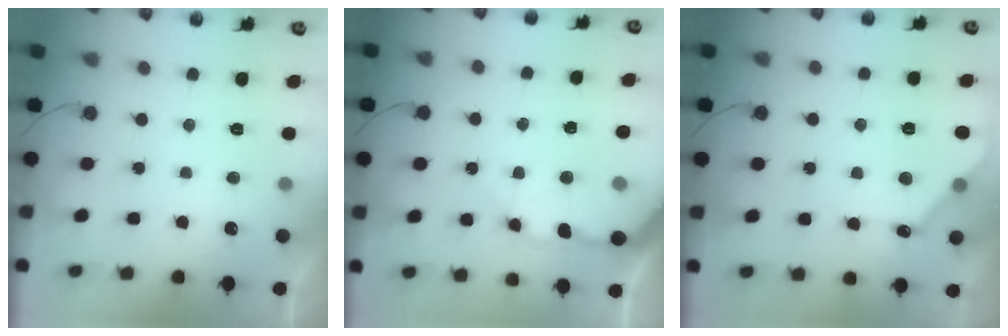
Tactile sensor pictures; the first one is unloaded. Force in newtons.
{"total": 12.3, "press": 12.1, "slide": 1.8}
{"total": 10.3, "press": 10.3, "slide": 0.4}